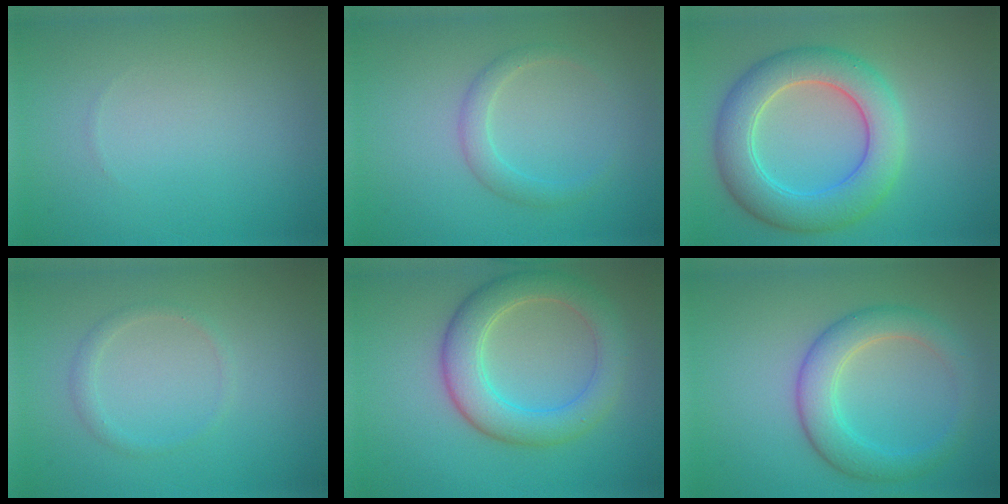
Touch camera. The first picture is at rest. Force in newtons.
{"total": 1.7, "press": 1.7, "slide": 0.1}
{"total": 6.5, "press": 6.5, "slide": 0.3}
{"total": 1.1, "press": 1.0, "slide": 0.1}
{"total": 5.5, "press": 5.4, "slide": 0.3}
{"total": 4.2, "press": 4.2, "slide": 0.1}